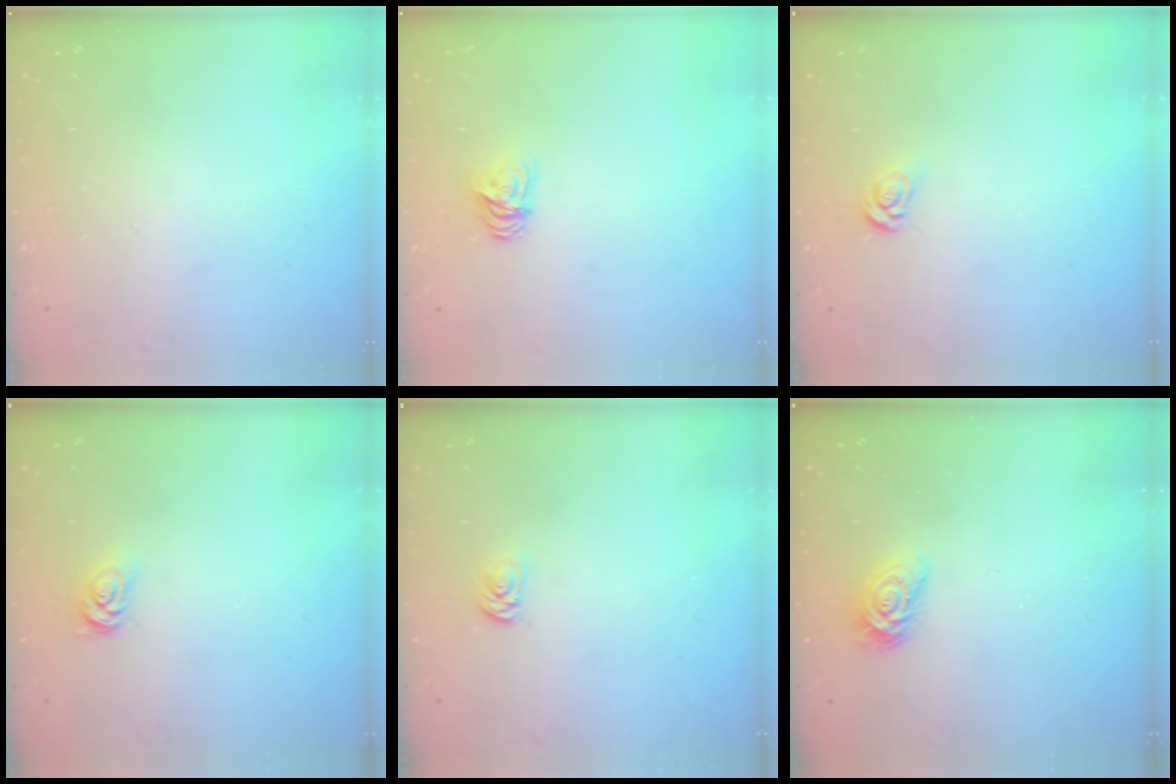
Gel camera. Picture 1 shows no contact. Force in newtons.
{"total": 5.5, "press": 5.5, "slide": 0.6}
{"total": 4.3, "press": 4.2, "slide": 0.4}
{"total": 2.5, "press": 2.5, "slide": 0.3}
{"total": 2.1, "press": 2.1, "slide": 0.2}
{"total": 6.0, "press": 6.0, "slide": 0.3}